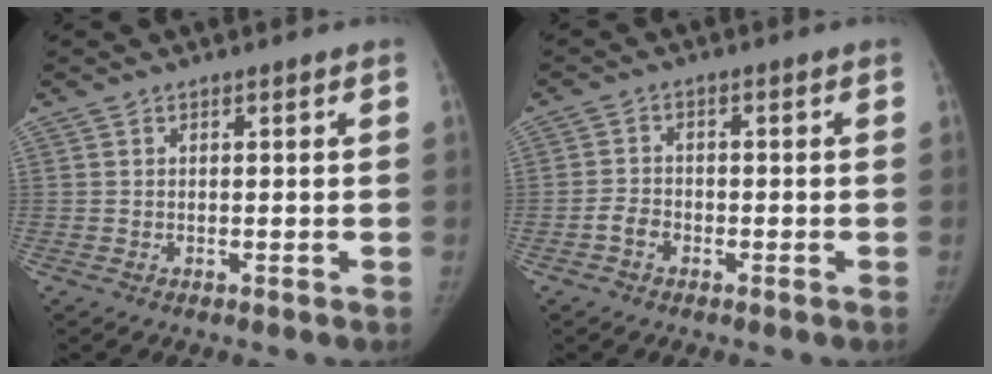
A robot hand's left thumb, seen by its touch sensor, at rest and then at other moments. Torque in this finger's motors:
{"motor_torque": [-0.54, 0.49, 0.46, 0.26, -0.01]}